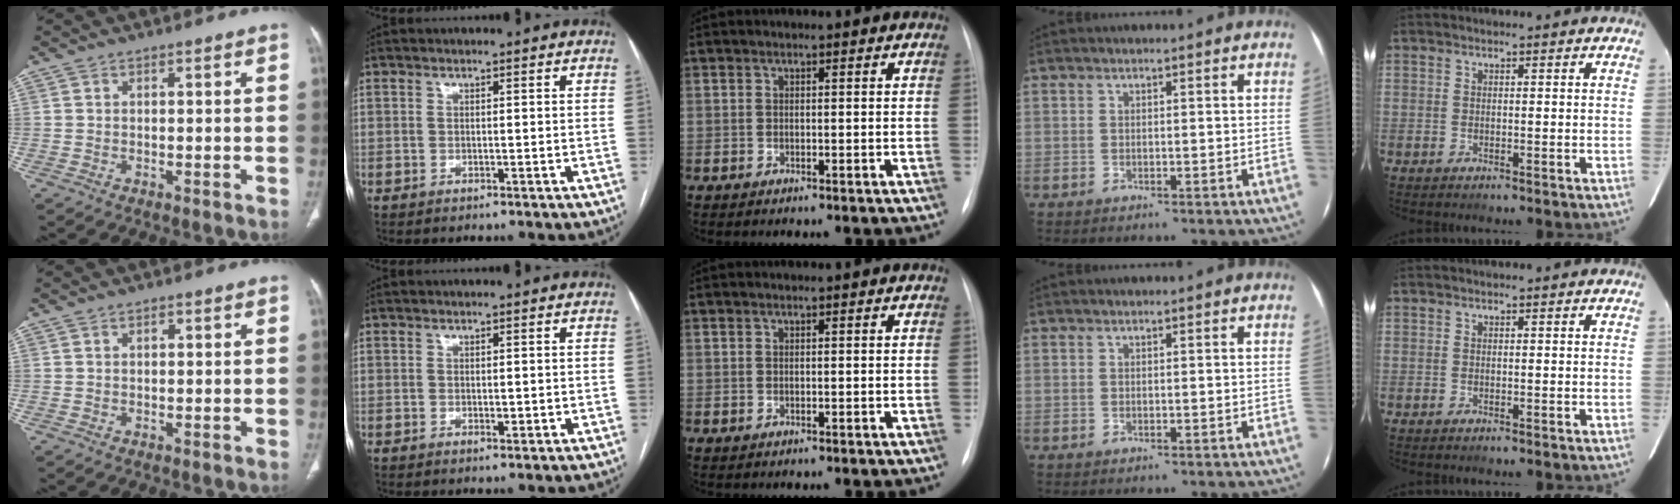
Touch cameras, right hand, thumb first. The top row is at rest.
{"thumb": {"total": 1.1, "force": [0.5, 0.6, 0.8], "torque": [-0.014, 0.002, 0.008]}, "index": {"total": 1.2, "force": [0.0, 0.5, 1.1], "torque": [-0.015, -0.003, 0.002]}}